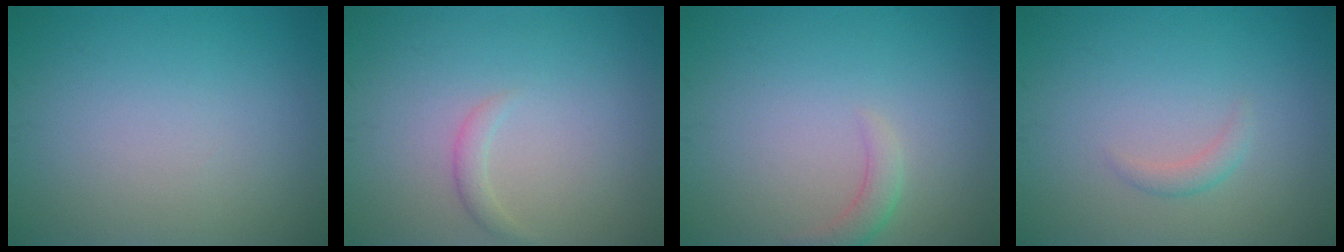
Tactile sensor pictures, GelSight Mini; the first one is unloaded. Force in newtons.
{"total": 1.1, "press": 1.1, "slide": 0.1}
{"total": 1.6, "press": 1.6, "slide": 0.3}
{"total": 1.1, "press": 1.1, "slide": 0.1}